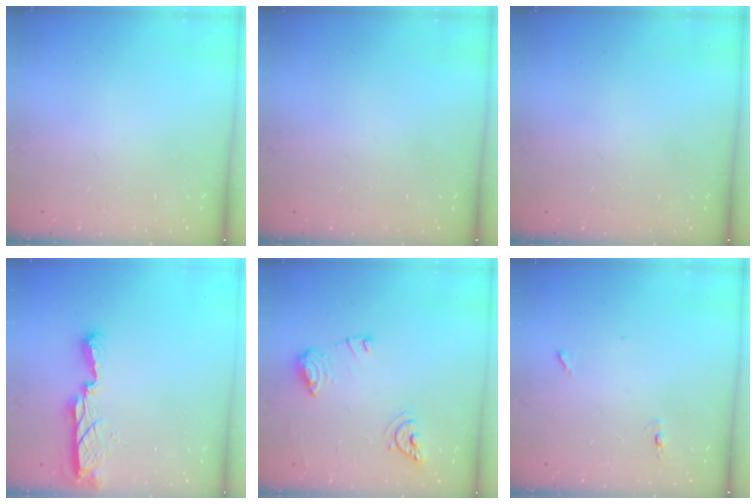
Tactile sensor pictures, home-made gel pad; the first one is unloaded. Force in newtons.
{"total": 0.0}
{"total": 0.0}
{"total": 7.8, "press": 7.7, "slide": 0.3}
{"total": 10.3, "press": 10.2, "slide": 1.1}
{"total": 4.7, "press": 4.5, "slide": 1.4}